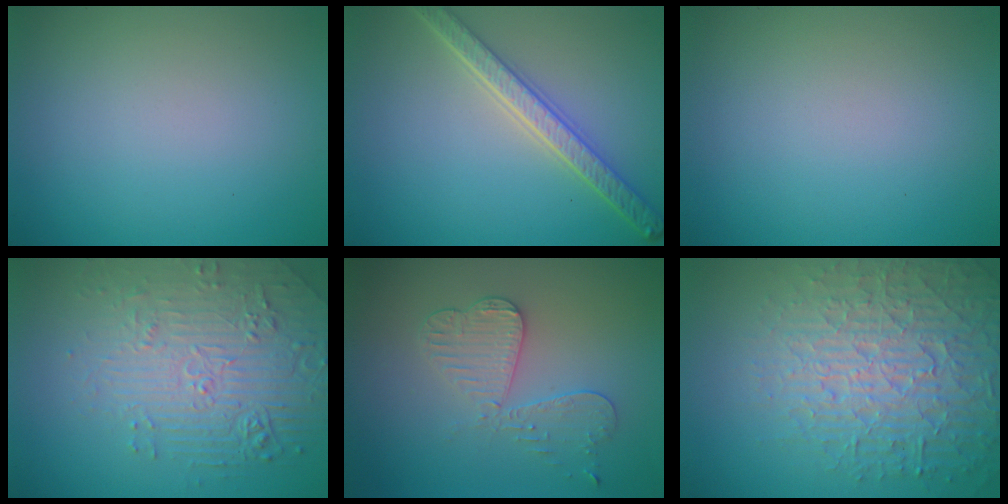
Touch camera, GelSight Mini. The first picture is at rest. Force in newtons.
{"total": 4.6, "press": 3.7, "slide": 2.7}
{"total": 0.0}
{"total": 4.8, "press": 4.4, "slide": 1.9}
{"total": 3.3, "press": 3.2, "slide": 0.9}
{"total": 7.4, "press": 7.2, "slide": 1.8}